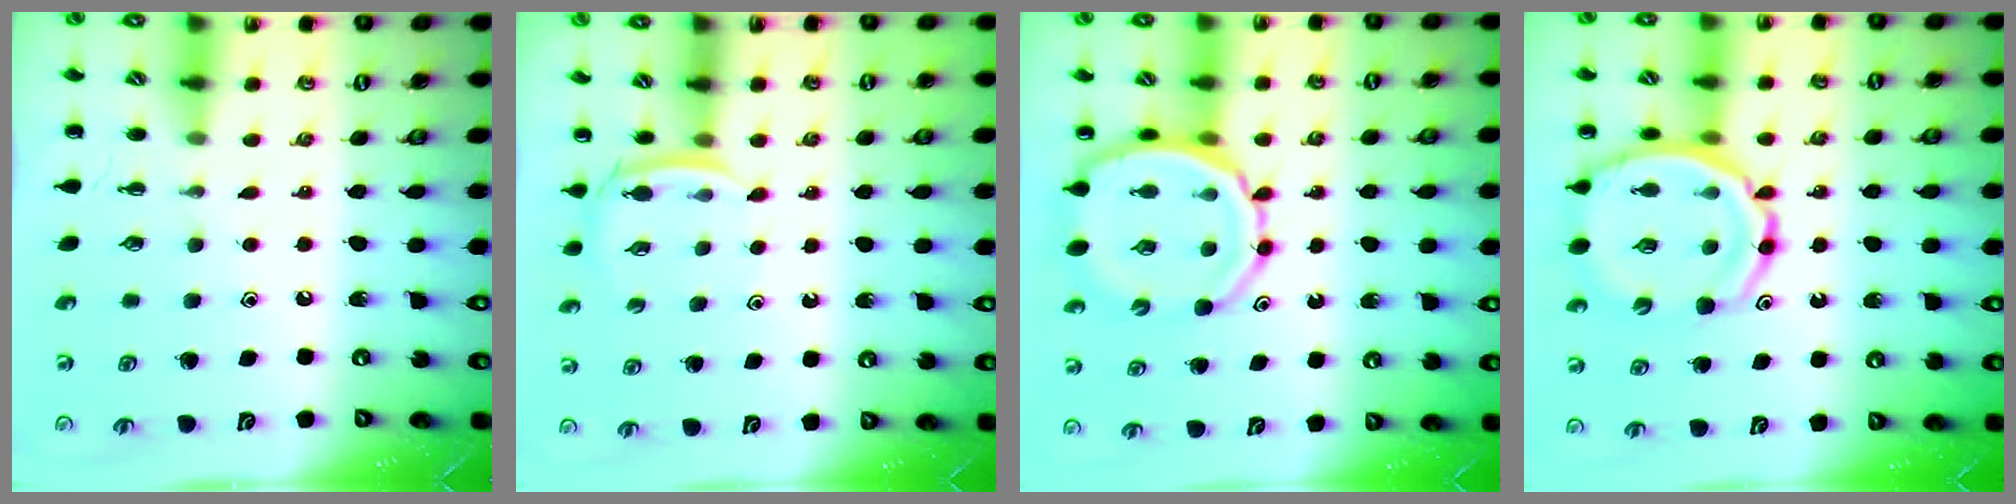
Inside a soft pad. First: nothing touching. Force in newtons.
{"total": 3.3, "press": 3.1, "slide": 1.2}
{"total": 12.2, "press": 11.6, "slide": 3.5}
{"total": 14.4, "press": 14.0, "slide": 3.5}